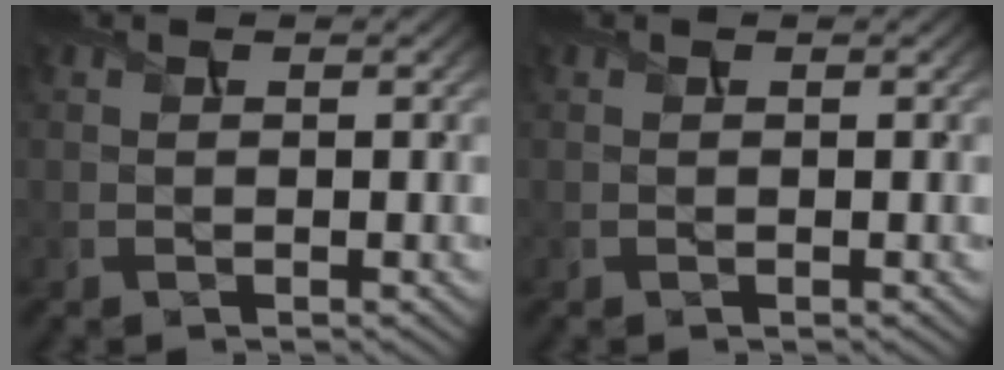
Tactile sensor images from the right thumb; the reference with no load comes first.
{"total": 0.0}